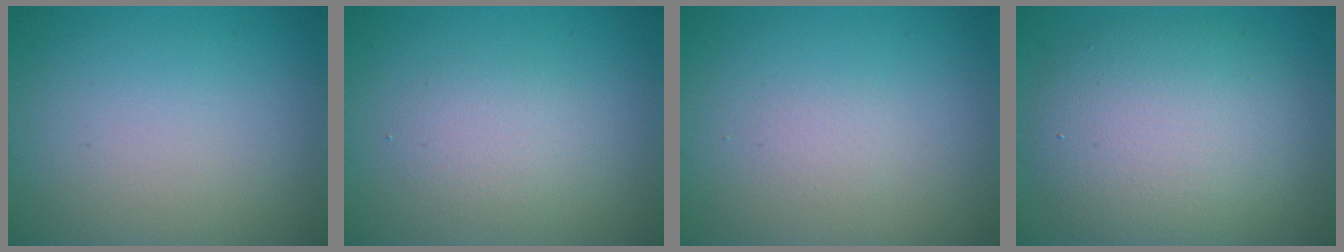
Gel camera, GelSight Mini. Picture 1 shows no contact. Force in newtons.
{"total": 1.8, "press": 1.8, "slide": 0.0}
{"total": 0.7, "press": 0.7, "slide": 0.0}
{"total": 8.1, "press": 8.1, "slide": 0.5}